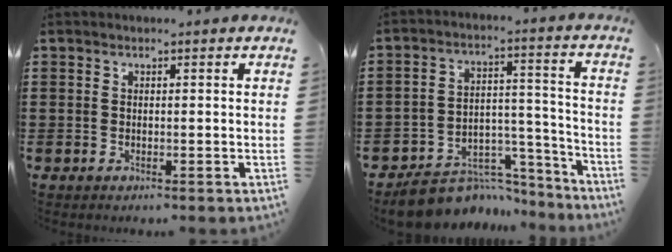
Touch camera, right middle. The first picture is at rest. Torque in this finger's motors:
{"motor_torque": [1.22, -0.92, 0.10, 0.04]}